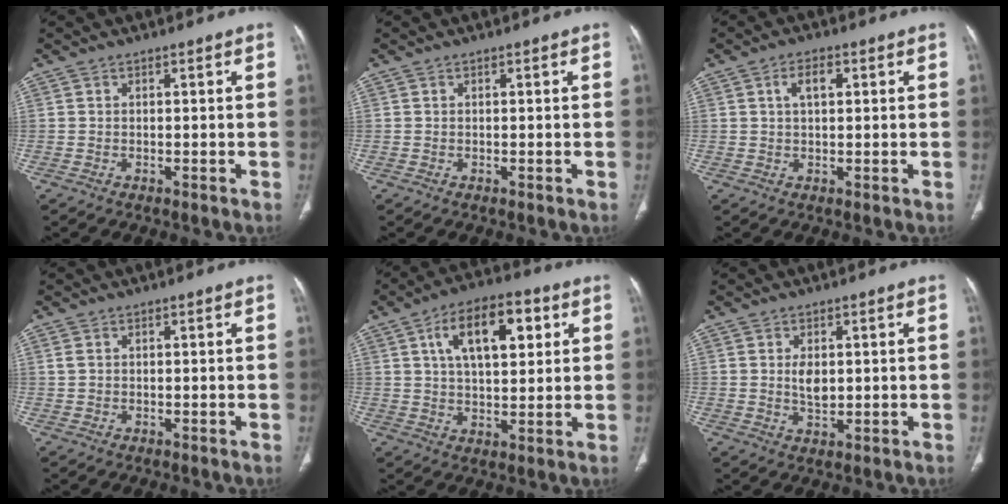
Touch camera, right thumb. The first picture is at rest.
{"total": 0.0}
{"total": 4.0, "force": [1.3, 2.0, 3.2], "torque": [-0.056, 0.003, 0.022]}
{"total": 1.3, "force": [0.6, 0.9, 0.8], "torque": [-0.022, 0.008, 0.018]}
{"total": 14.3, "force": [5.1, 7.0, 11.4], "torque": [-0.161, -0.002, 0.081]}
{"total": 3.9, "force": [0.7, 2.2, 3.1], "torque": [-0.049, -0.010, 0.017]}